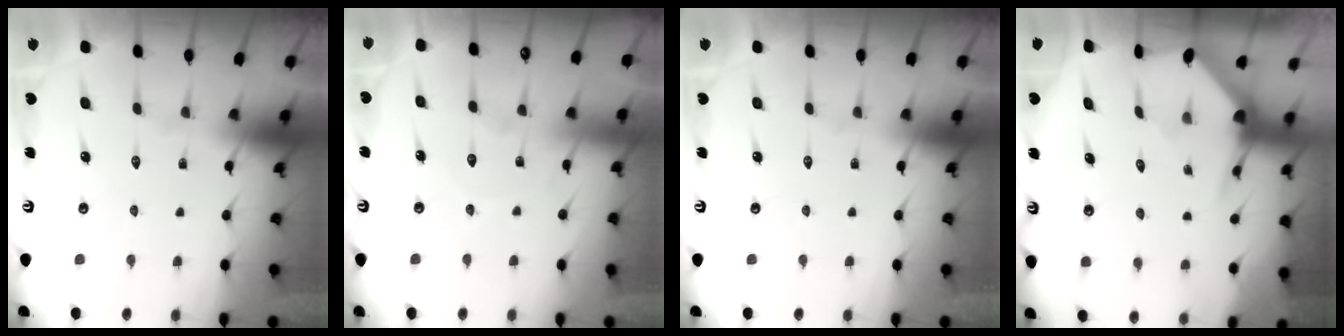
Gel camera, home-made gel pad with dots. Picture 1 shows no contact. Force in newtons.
{"total": 3.6, "press": 3.6, "slide": 0.4}
{"total": 0.0}
{"total": 3.3, "press": 3.3, "slide": 0.3}